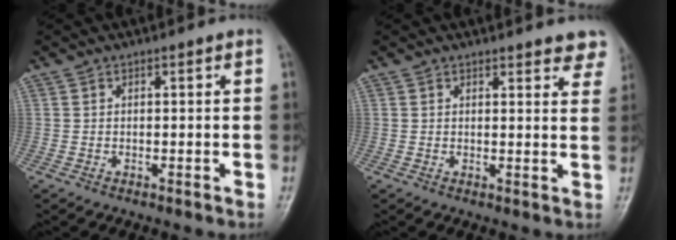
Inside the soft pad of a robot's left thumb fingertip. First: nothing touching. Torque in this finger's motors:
{"motor_torque": [0.06, 0.12, -0.38, -0.13, 0.02]}